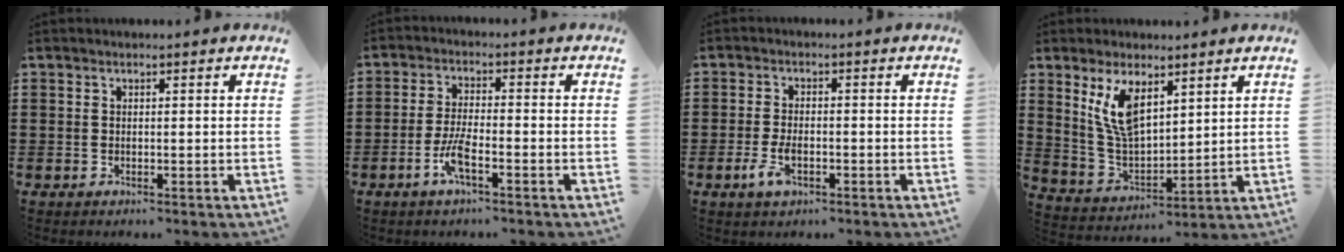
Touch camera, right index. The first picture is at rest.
{"total": 4.6, "force": [-2.4, 0.8, 3.9], "torque": [-0.091, -0.007, -0.051]}
{"total": 3.9, "force": [-1.5, 1.8, 3.1], "torque": [-0.077, -0.007, -0.032]}
{"total": 8.6, "force": [4.4, 3.8, 6.3], "torque": [-0.149, -0.012, 0.077]}